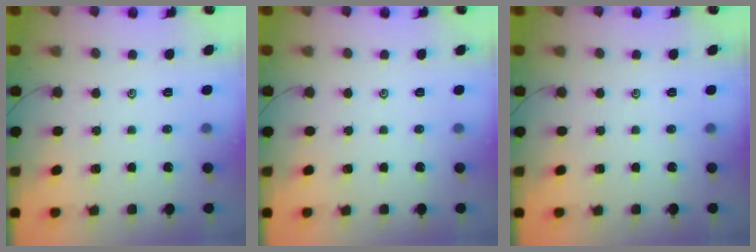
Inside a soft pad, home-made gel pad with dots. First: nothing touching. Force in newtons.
{"total": 0.0}
{"total": 0.0}